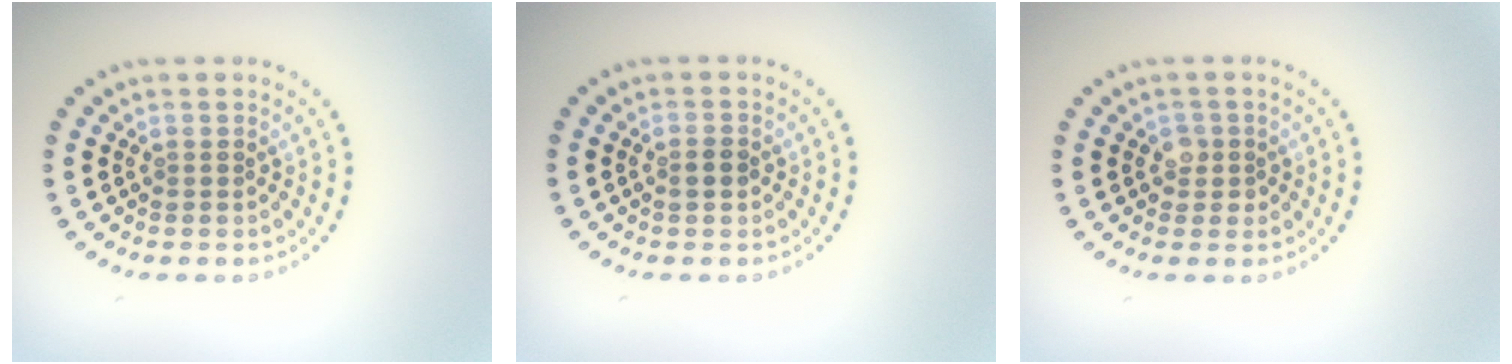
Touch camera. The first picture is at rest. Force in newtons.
{"total": 1.2, "press": 1.2, "slide": 0.3}
{"total": 1.6, "press": 1.4, "slide": 0.8}